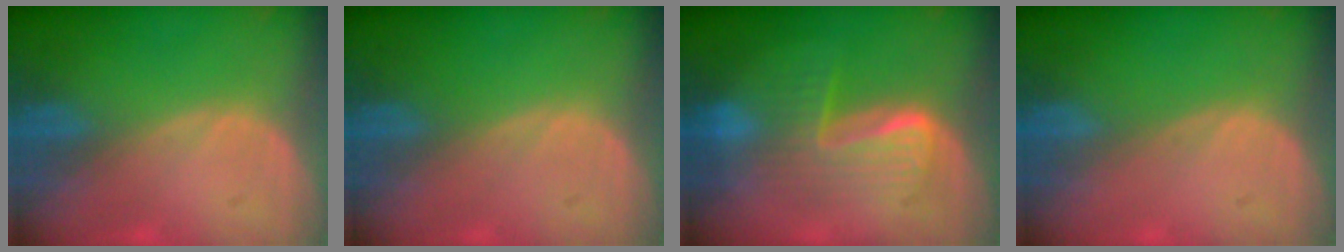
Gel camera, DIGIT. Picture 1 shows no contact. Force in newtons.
{"total": 0.0}
{"total": 7.4, "press": 7.4, "slide": 0.2}
{"total": 0.0}